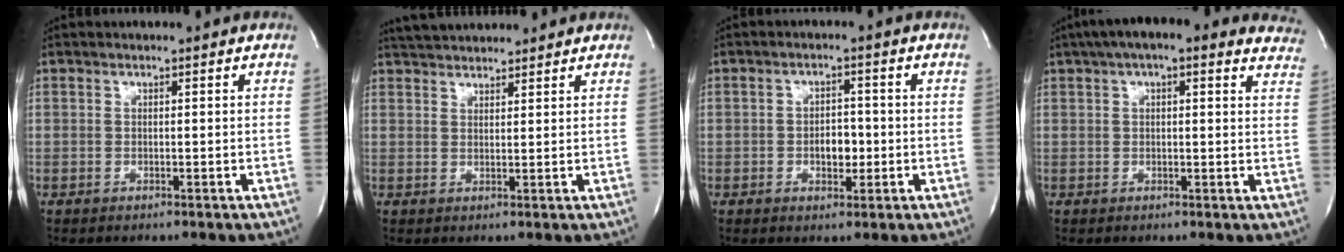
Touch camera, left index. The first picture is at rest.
{"total": 6.9, "force": [6.5, 1.4, 1.9], "torque": [-0.038, 0.034, 0.106]}
{"total": 3.5, "force": [-1.0, 2.0, 2.7], "torque": [-0.043, -0.001, -0.010]}
{"total": 16.2, "force": [12.6, 4.6, 9.1], "torque": [-0.126, 0.042, 0.146]}